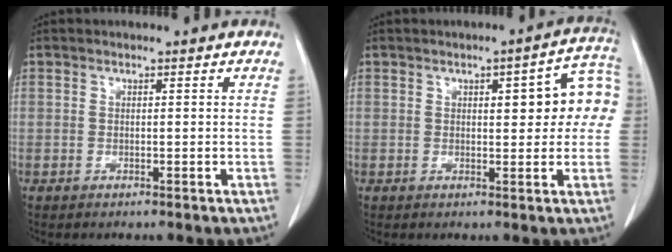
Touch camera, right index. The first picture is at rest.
{"total": 8.8, "force": [1.5, 2.7, 8.2], "torque": [-0.094, 0.031, 0.016]}